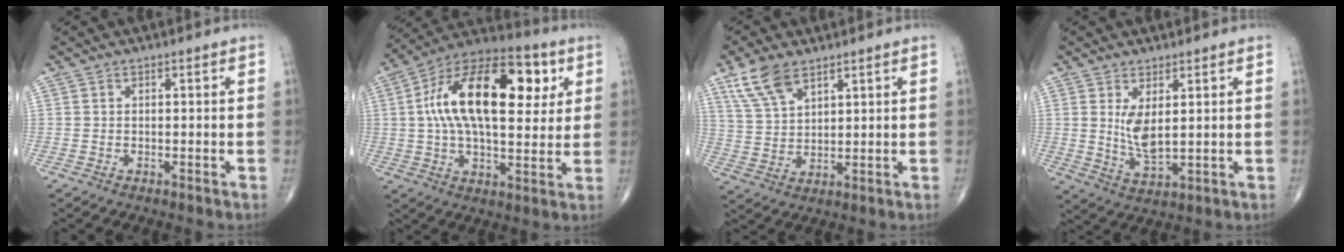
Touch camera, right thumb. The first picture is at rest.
{"total": 23.9, "force": [5.5, 11.9, 19.9], "torque": [-0.319, 0.013, 0.078]}
{"total": 8.5, "force": [5.5, 3.9, 5.1], "torque": [-0.097, -0.017, 0.116]}
{"total": 6.0, "force": [1.6, 2.4, 5.2], "torque": [-0.097, -0.023, 0.042]}